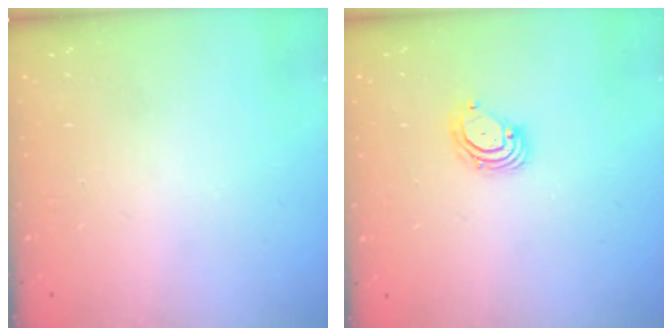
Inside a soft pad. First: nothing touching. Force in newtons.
{"total": 4.0, "press": 4.0, "slide": 0.5}